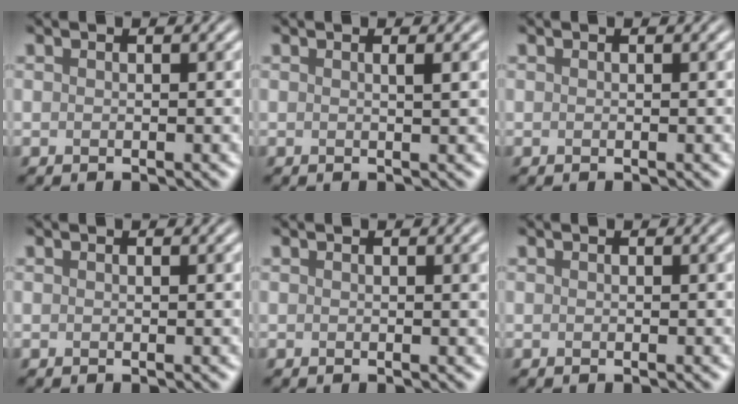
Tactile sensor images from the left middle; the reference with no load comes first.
{"total": 1.0, "force": [0.2, 0.2, 0.9], "torque": [-0.007, 0.002, 0.001]}
{"total": 0.0}
{"total": 0.0}
{"total": 1.0, "force": [0.3, 0.2, 0.9], "torque": [-0.008, 0.002, 0.004]}
{"total": 0.0}